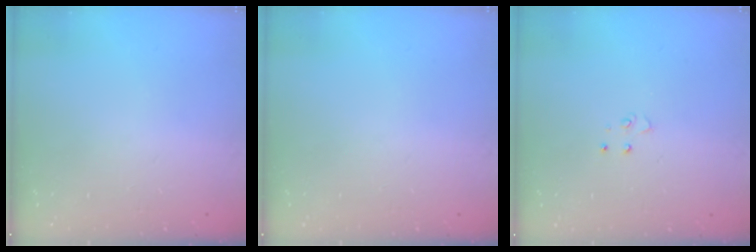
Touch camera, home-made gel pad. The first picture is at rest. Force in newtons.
{"total": 0.0}
{"total": 4.1, "press": 4.1, "slide": 0.5}